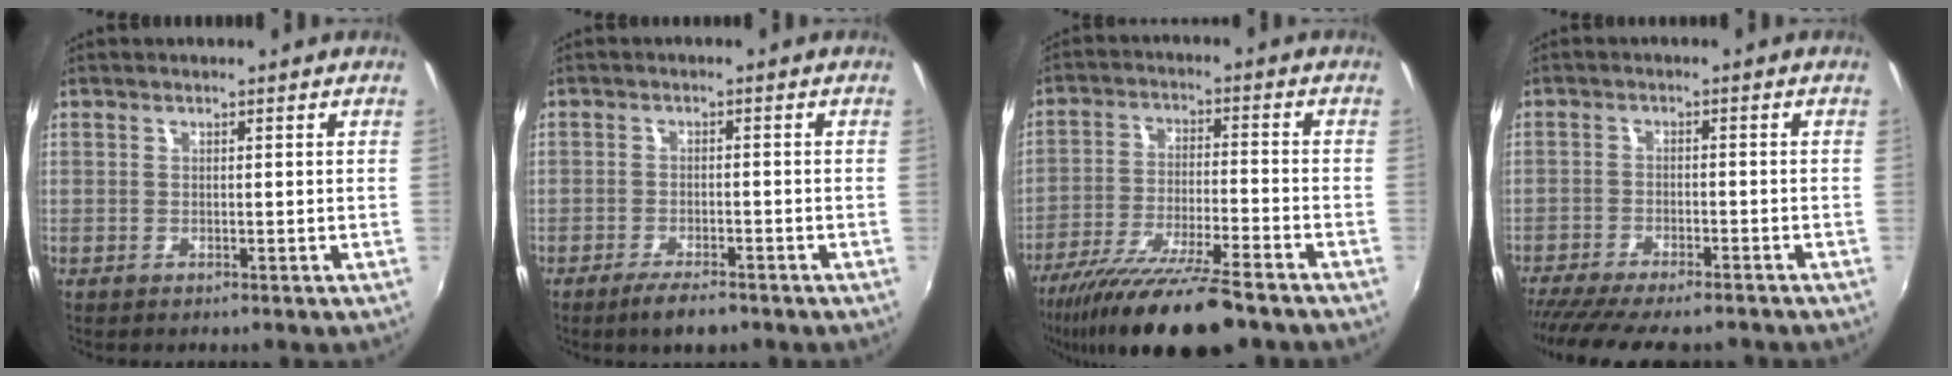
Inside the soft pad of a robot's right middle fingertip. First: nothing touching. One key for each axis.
{"total": 4.9, "fx": -3.7, "fy": 1.2, "fz": 2.9, "tx": -0.066, "ty": -0.009, "tz": -0.066}
{"total": 17.2, "fx": -13.7, "fy": 1.9, "fz": 10.3, "tx": -0.203, "ty": -0.040, "tz": -0.232}
{"total": 13.7, "fx": -11.8, "fy": 2.6, "fz": 6.6, "tx": -0.139, "ty": -0.042, "tz": -0.182}